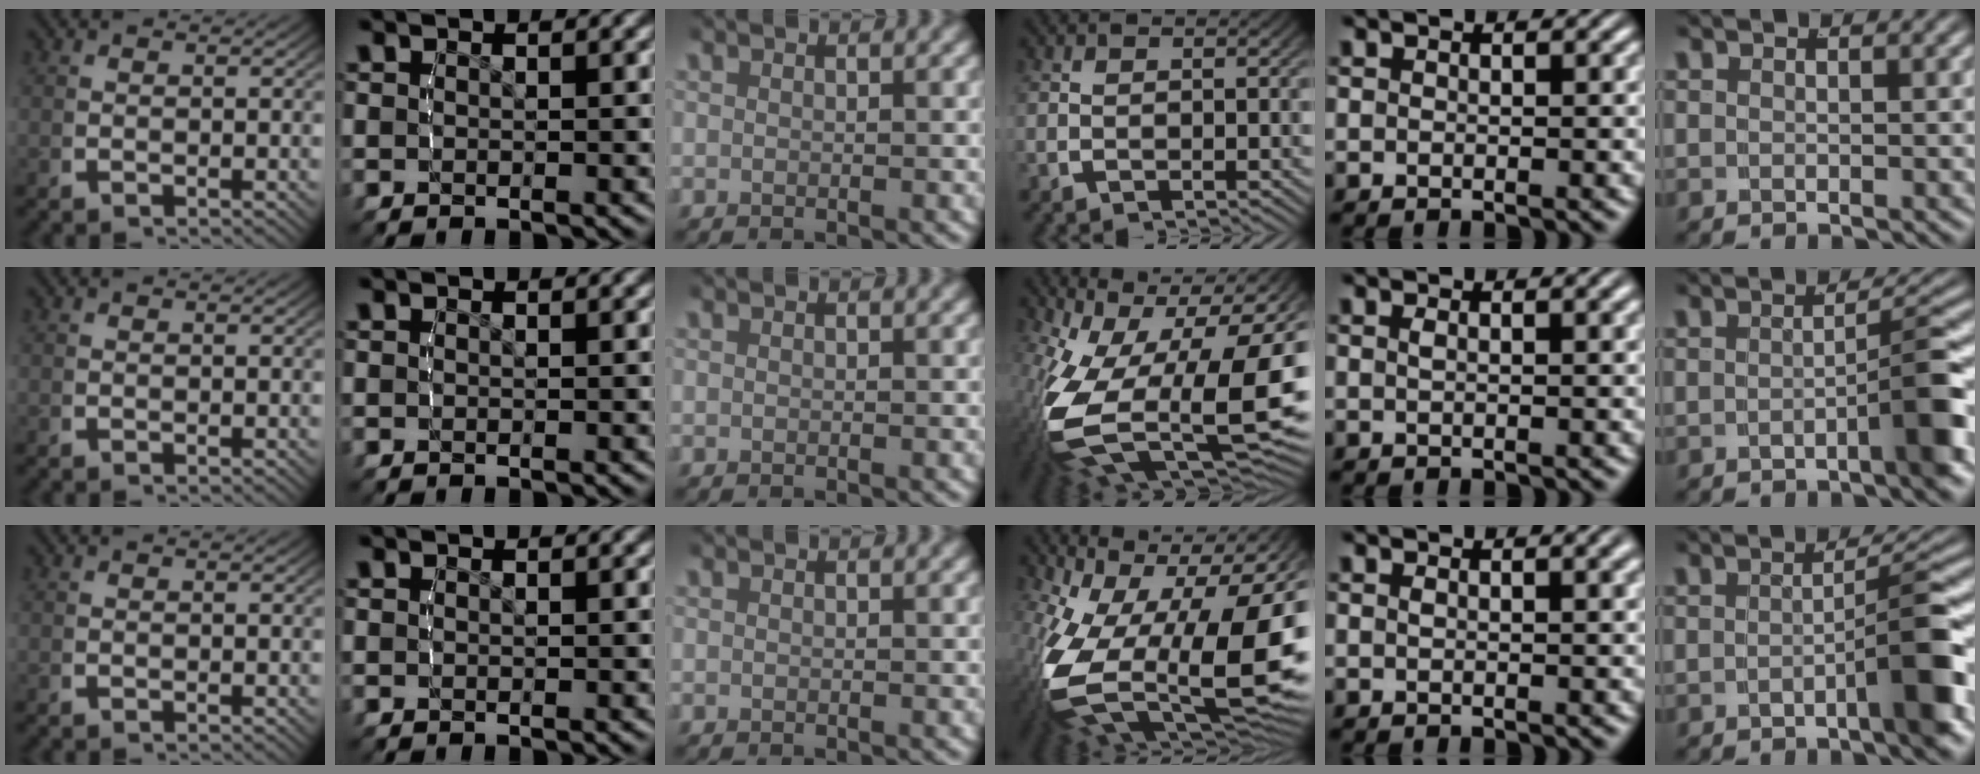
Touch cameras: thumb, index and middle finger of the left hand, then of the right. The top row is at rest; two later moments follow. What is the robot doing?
{"motion": "lift_and_place", "object": "button"}